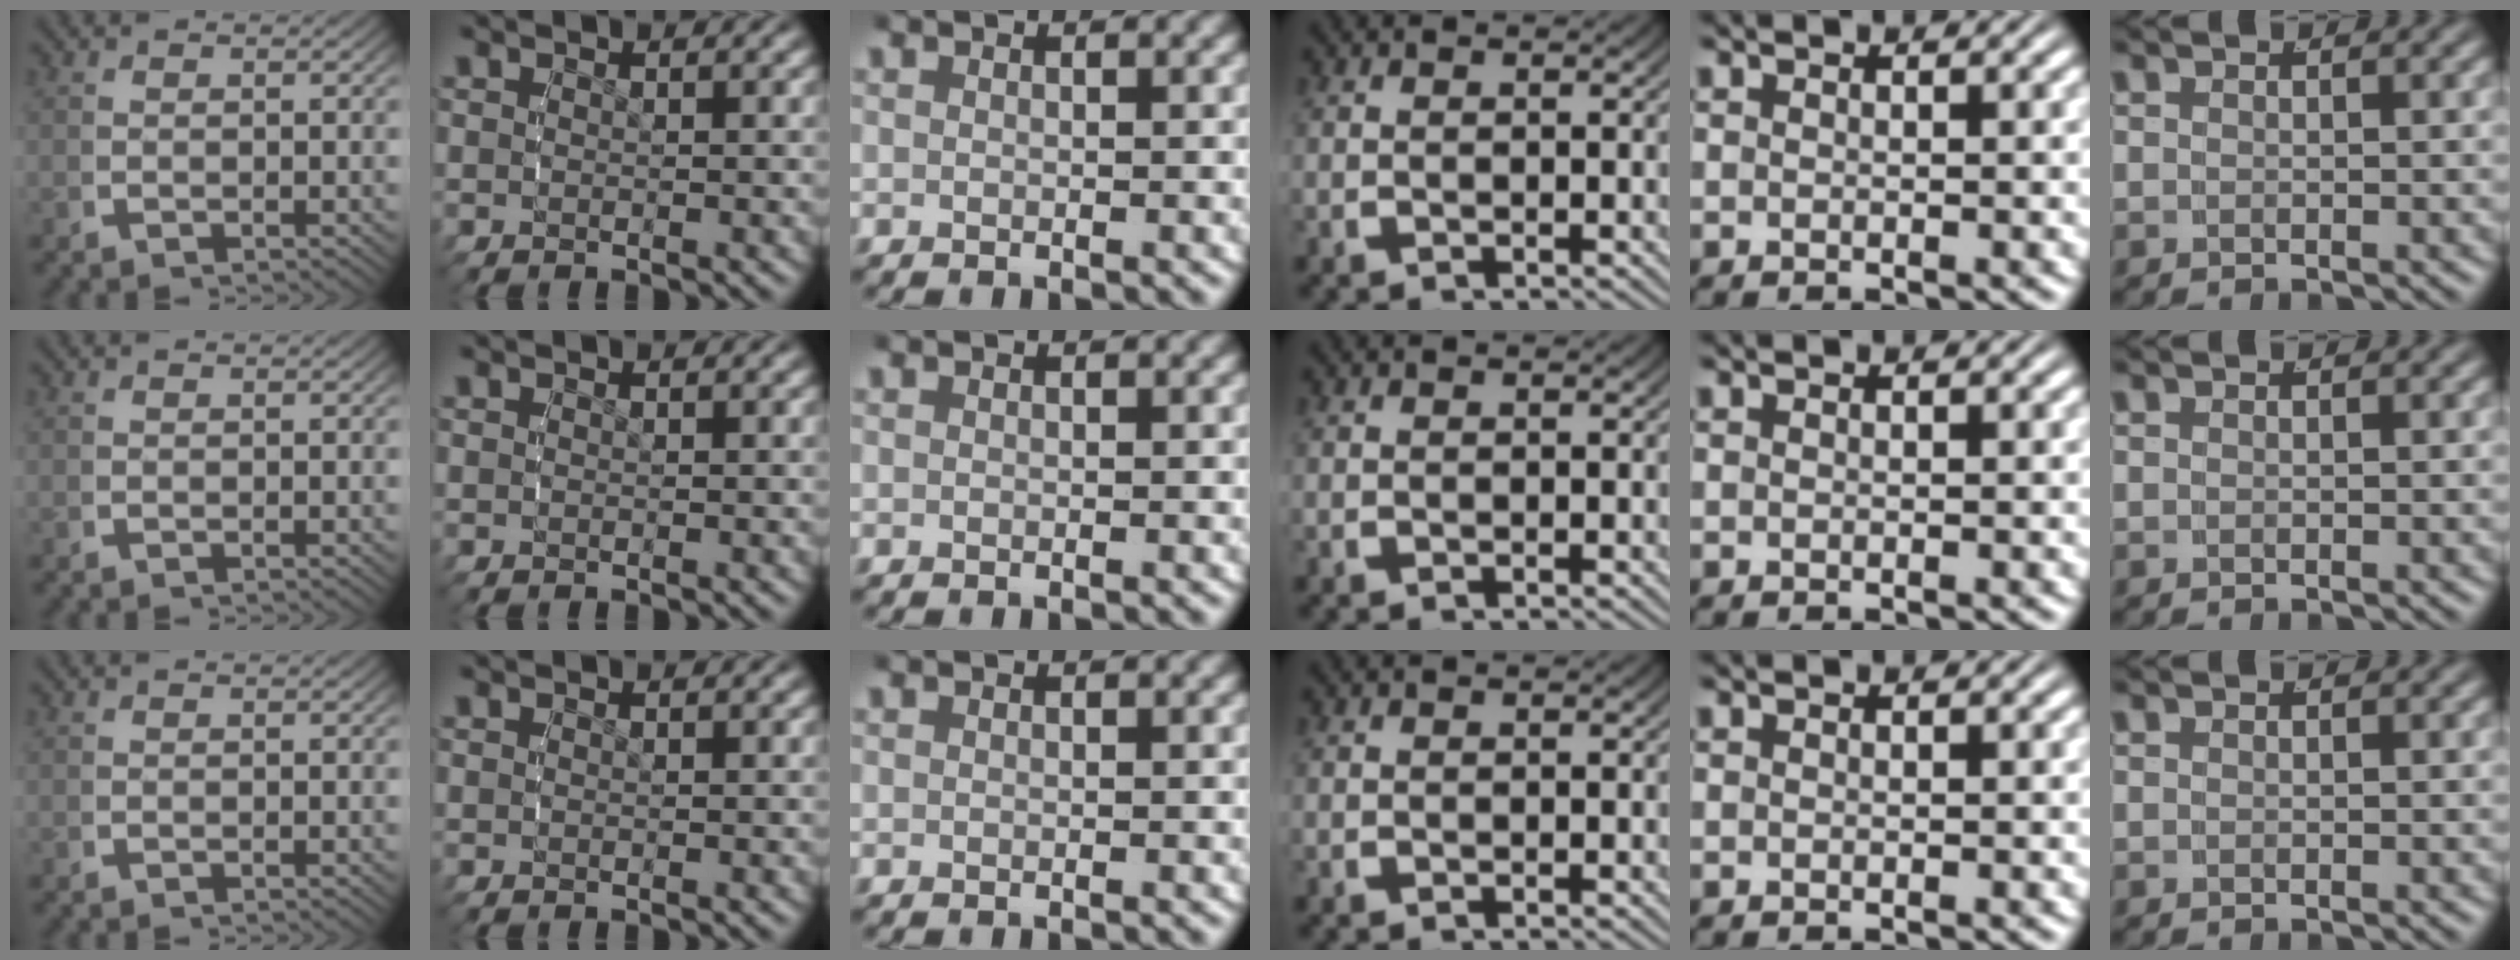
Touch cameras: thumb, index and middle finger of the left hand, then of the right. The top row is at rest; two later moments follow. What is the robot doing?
{"motion": "reach", "object": "measuring cup"}